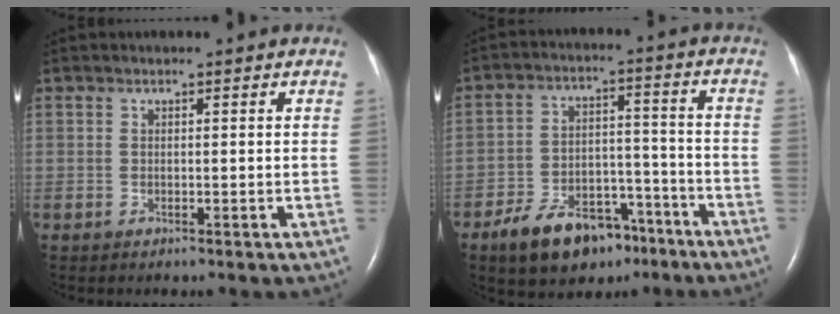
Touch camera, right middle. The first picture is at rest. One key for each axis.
{"total": 12.4, "fx": -8.5, "fy": 6.4, "fz": 6.4, "tx": -0.102, "ty": 0.016, "tz": -0.132}